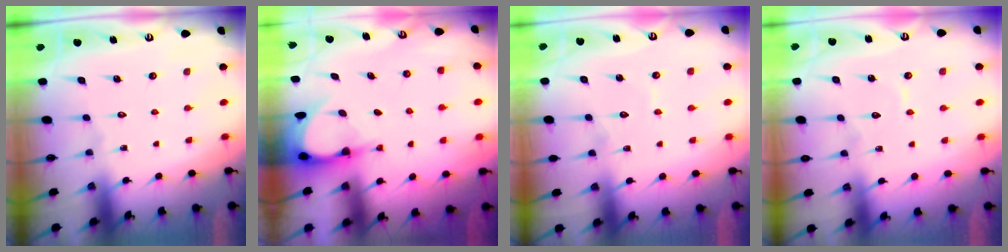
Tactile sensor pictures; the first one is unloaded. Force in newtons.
{"total": 3.9, "press": 3.8, "slide": 0.3}
{"total": 5.1, "press": 5.1, "slide": 0.4}
{"total": 3.8, "press": 3.8, "slide": 0.3}